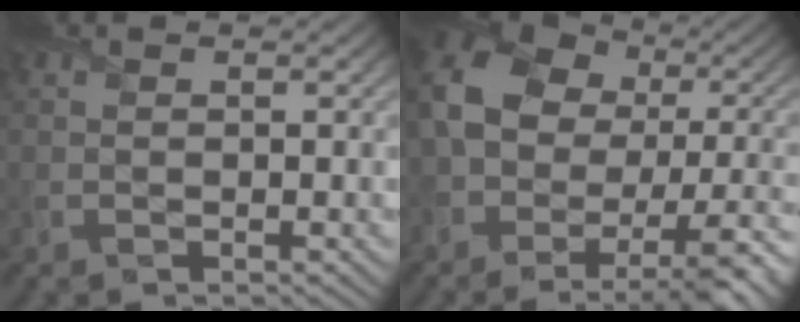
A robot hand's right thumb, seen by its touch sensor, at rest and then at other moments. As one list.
[{"total": 16.6, "force": [-3.4, 11.6, 11.5], "torque": [-0.234, -0.024, -0.028]}]